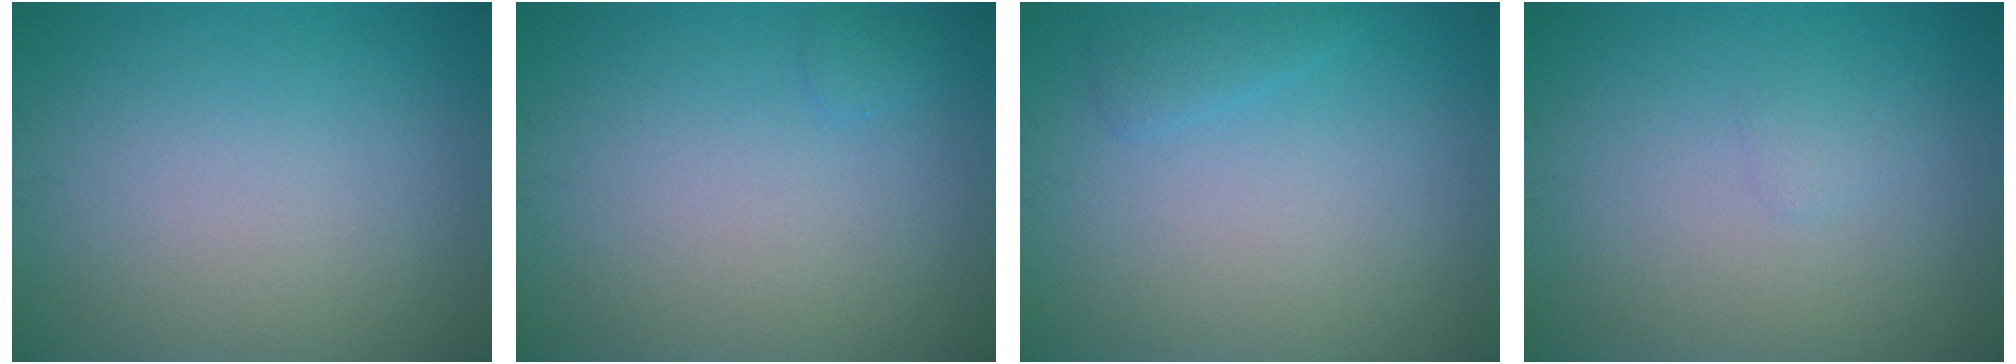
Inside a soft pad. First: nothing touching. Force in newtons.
{"total": 0.6, "press": 0.6, "slide": 0.1}
{"total": 1.1, "press": 1.1, "slide": 0.1}
{"total": 0.6, "press": 0.5, "slide": 0.1}